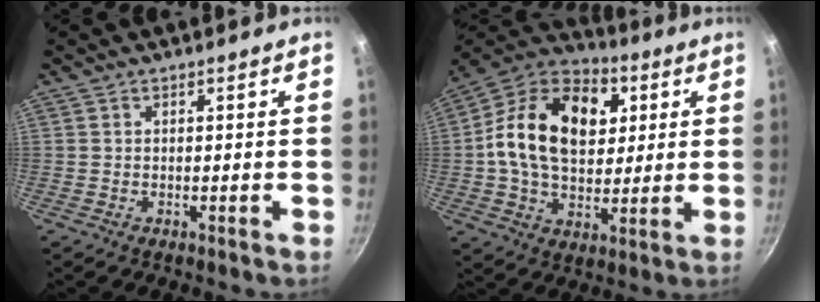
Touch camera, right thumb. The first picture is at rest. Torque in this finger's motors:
{"motor_torque": [2.45, 2.57, 0.76, -0.44, 0.36]}